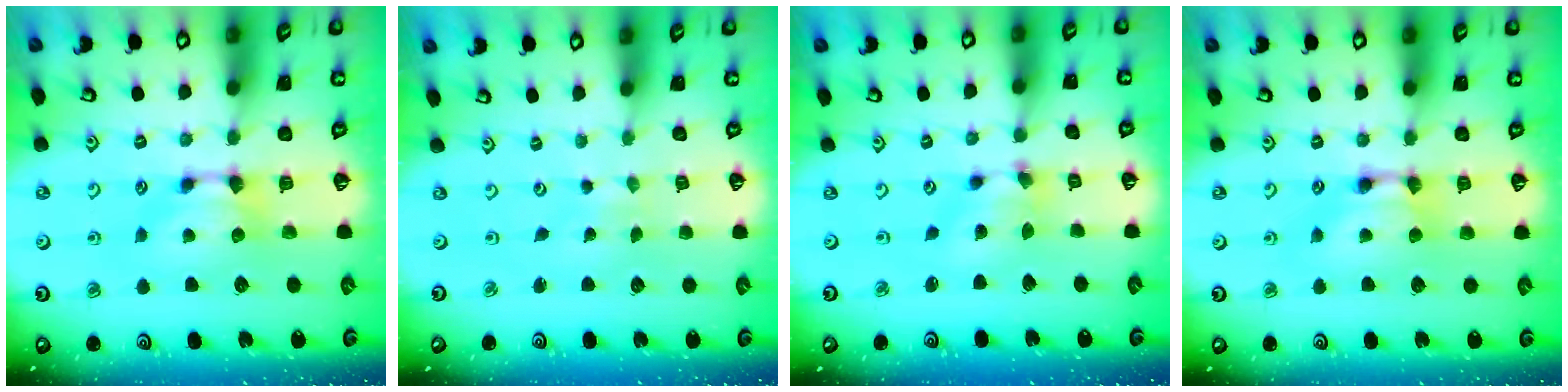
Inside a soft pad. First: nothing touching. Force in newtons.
{"total": 5.9, "press": 5.9, "slide": 0.3}
{"total": 4.3, "press": 4.0, "slide": 1.8}
{"total": 1.9, "press": 1.9, "slide": 0.1}